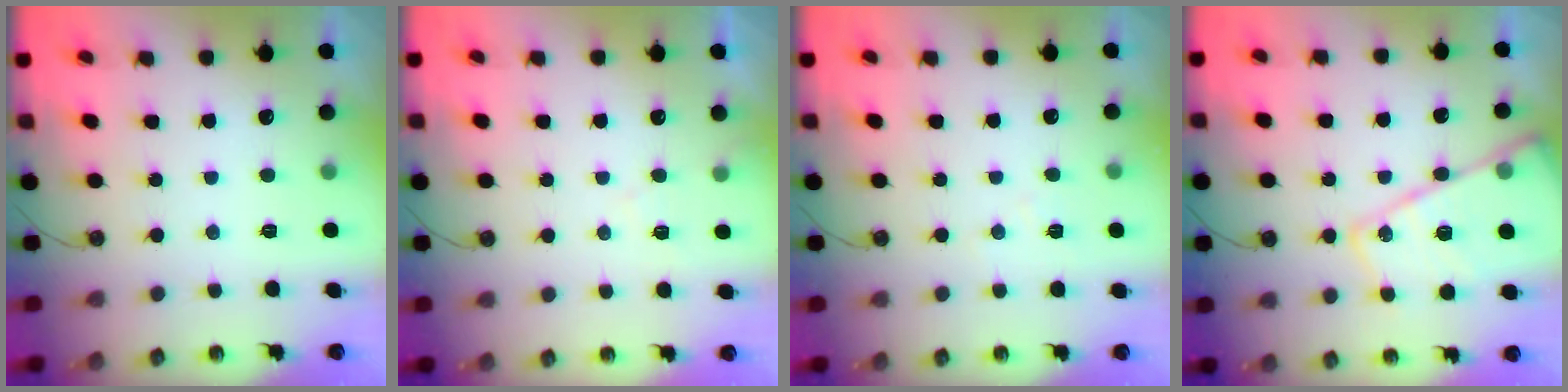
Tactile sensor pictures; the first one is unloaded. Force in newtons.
{"total": 5.4, "press": 5.3, "slide": 0.7}
{"total": 4.9, "press": 4.9, "slide": 0.6}
{"total": 20.7, "press": 20.6, "slide": 2.0}